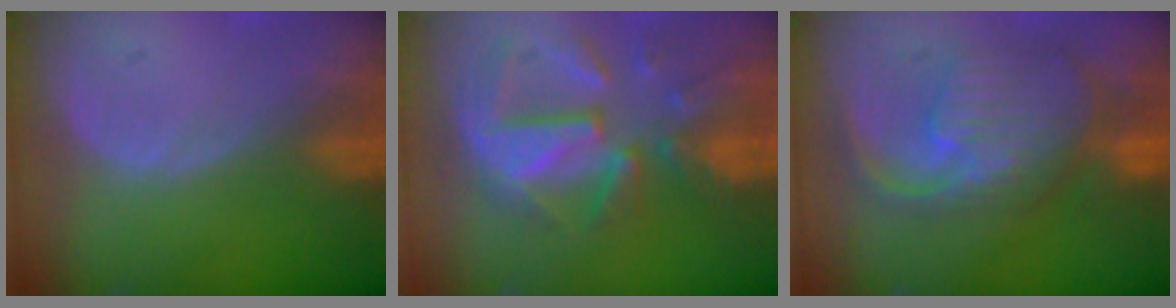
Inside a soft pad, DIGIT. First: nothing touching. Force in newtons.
{"total": 11.7, "press": 10.2, "slide": 5.6}
{"total": 10.5, "press": 9.4, "slide": 4.7}